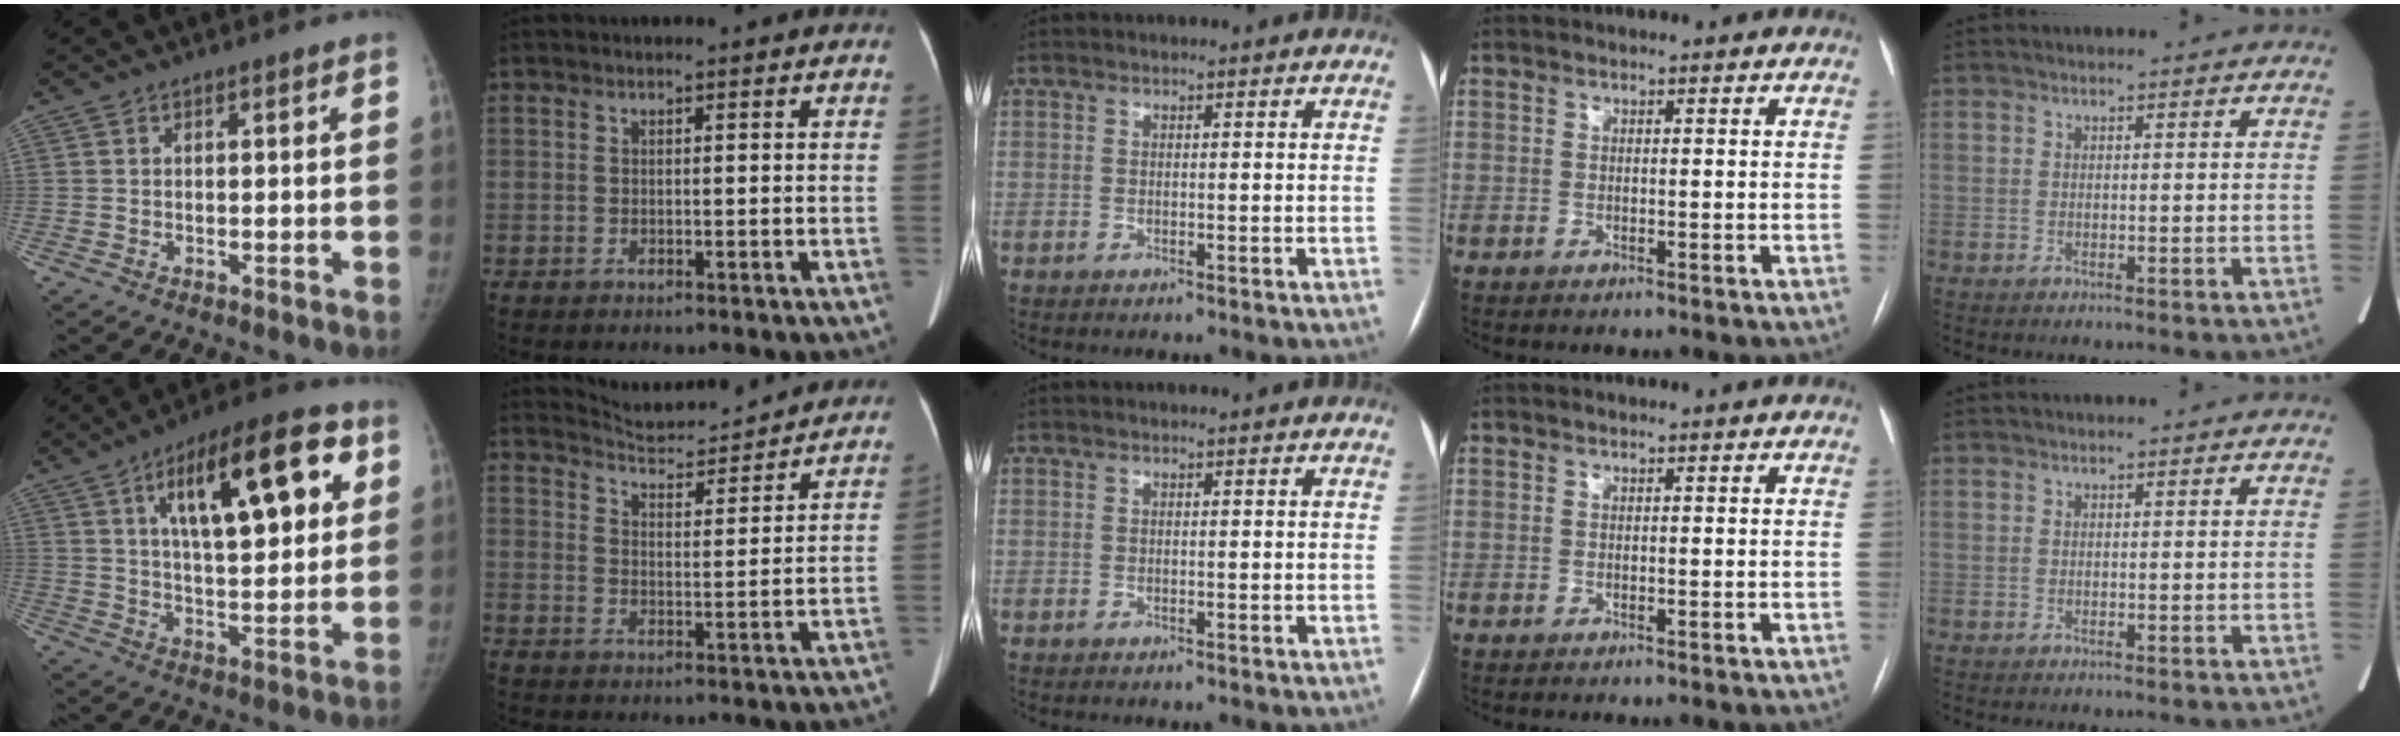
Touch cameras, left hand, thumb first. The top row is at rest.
{"thumb": {"total": 20.1, "force": [7.5, 7.7, 16.9], "torque": [-0.220, -0.010, 0.113]}, "index": {"total": 11.1, "force": [11.0, 0.8, 1.5], "torque": [-0.030, 0.009, 0.158]}}